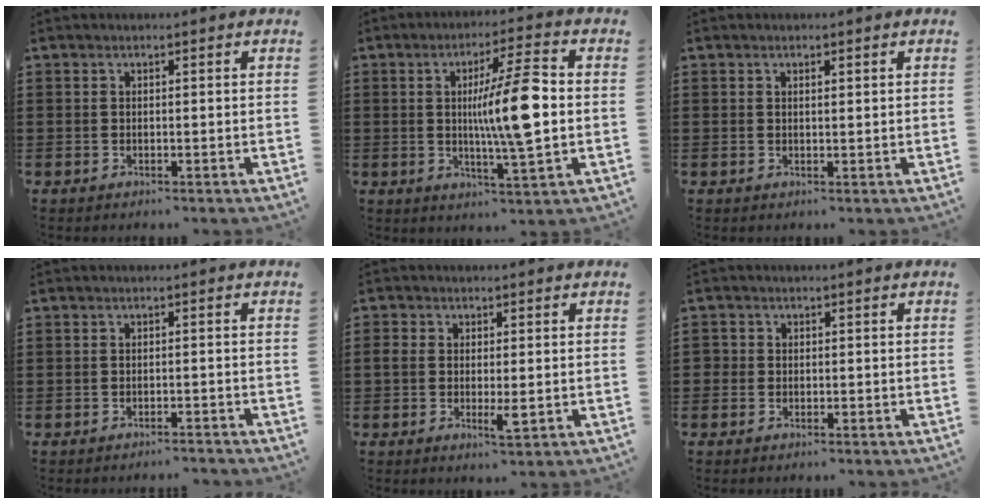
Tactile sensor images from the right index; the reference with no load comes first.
{"total": 10.8, "force": [0.4, 1.5, 10.7], "torque": [-0.174, -0.001, -0.002]}
{"total": 0.6, "force": [0.3, 0.2, 0.5], "torque": [-0.010, 0.001, 0.006]}
{"total": 1.1, "force": [-1.1, -0.1, 0.2], "torque": [-0.009, 0.000, -0.022]}
{"total": 3.7, "force": [-0.6, 1.8, 3.2], "torque": [-0.063, 0.001, -0.010]}
{"total": 1.0, "force": [-0.4, 0.8, 0.2], "torque": [-0.007, 0.002, -0.009]}